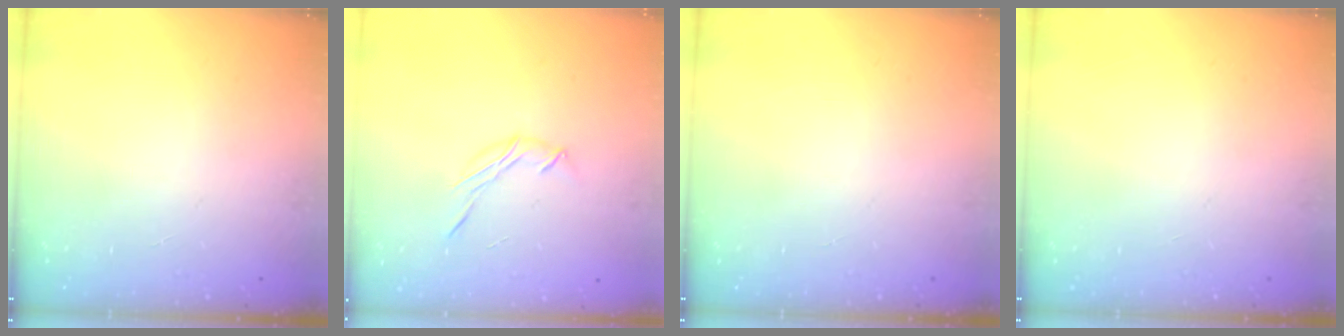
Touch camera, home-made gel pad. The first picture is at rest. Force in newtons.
{"total": 6.0, "press": 5.8, "slide": 1.4}
{"total": 0.0}
{"total": 0.0}